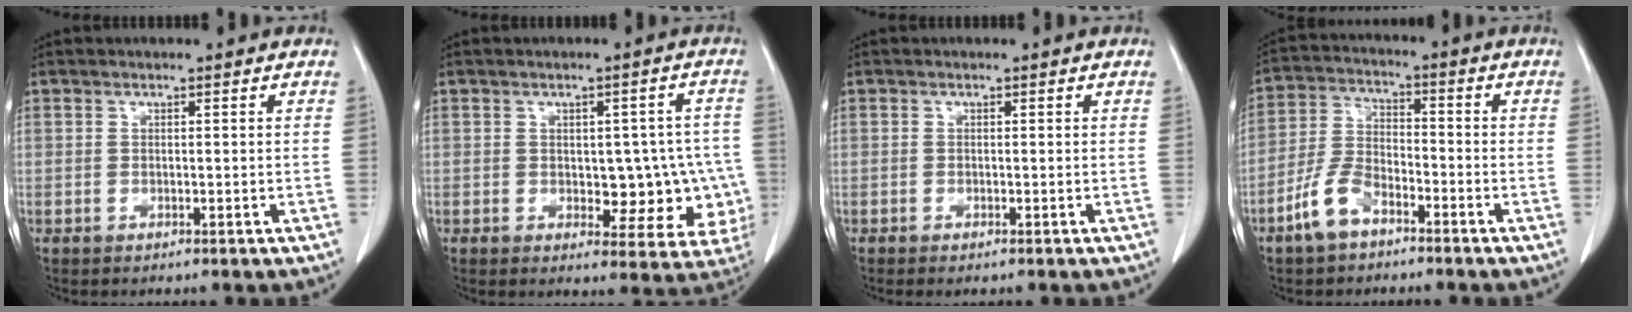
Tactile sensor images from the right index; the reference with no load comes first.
{"total": 10.0, "force": [-1.4, 5.3, 8.4], "torque": [-0.078, 0.016, -0.007]}
{"total": 1.0, "force": [-0.6, 0.2, 0.7], "torque": [-0.011, -0.001, -0.008]}
{"total": 7.5, "force": [-4.8, 3.5, 4.5], "torque": [-0.109, 0.005, -0.098]}